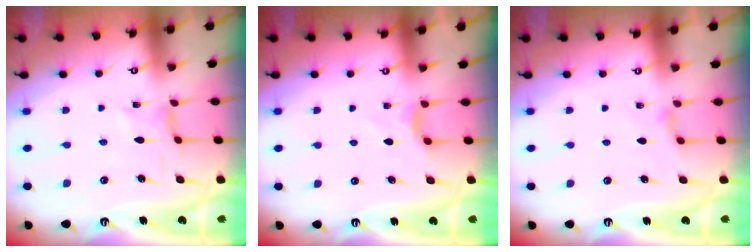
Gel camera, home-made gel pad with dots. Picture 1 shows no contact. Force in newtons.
{"total": 3.5, "press": 3.5, "slide": 0.5}
{"total": 2.7, "press": 2.6, "slide": 0.5}